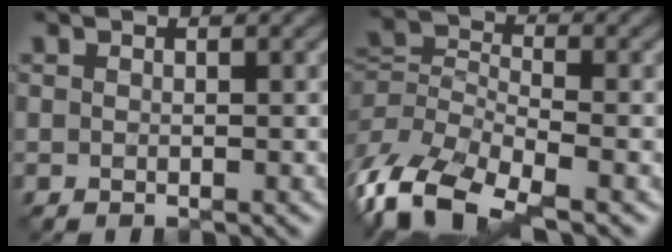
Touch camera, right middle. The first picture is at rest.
{"total": 8.4, "force": [-5.0, 3.6, 5.7], "torque": [-0.119, -0.008, -0.107]}